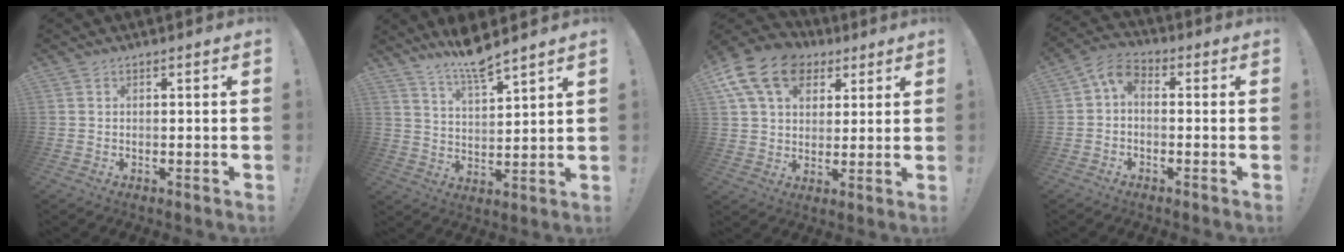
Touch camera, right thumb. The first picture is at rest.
{"total": 9.3, "force": [8.1, 1.0, 4.4], "torque": [-0.084, -0.054, 0.143]}
{"total": 16.8, "force": [7.5, 12.0, 9.1], "torque": [-0.155, -0.027, 0.142]}
{"total": 5.9, "force": [0.1, 3.8, 4.4], "torque": [-0.082, 0.001, 0.006]}